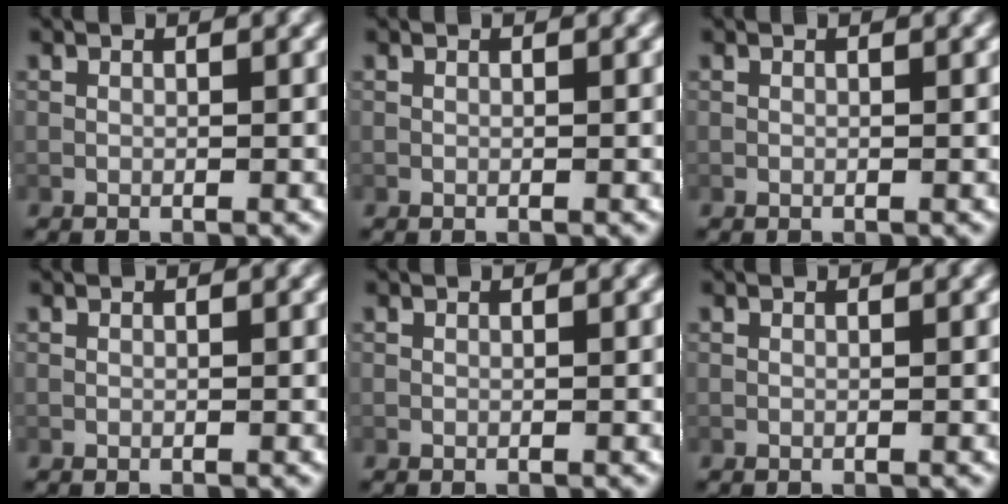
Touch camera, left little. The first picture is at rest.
{"total": 0.0}
{"total": 0.0}
{"total": 0.0}
{"total": 0.0}
{"total": 0.0}